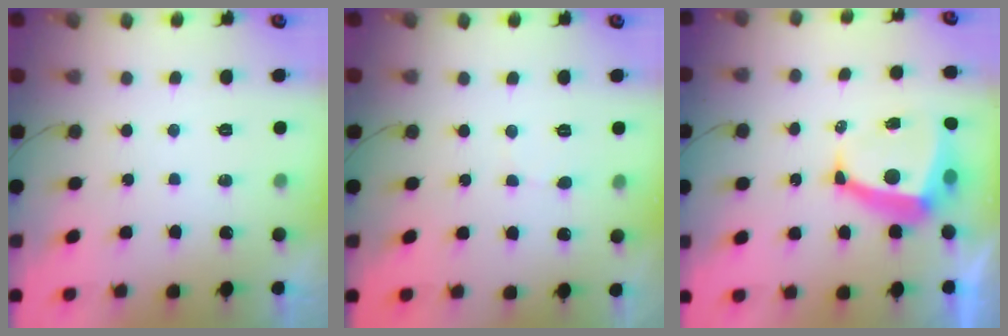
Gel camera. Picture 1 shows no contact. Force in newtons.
{"total": 4.2, "press": 4.2, "slide": 0.3}
{"total": 8.8, "press": 8.7, "slide": 1.1}